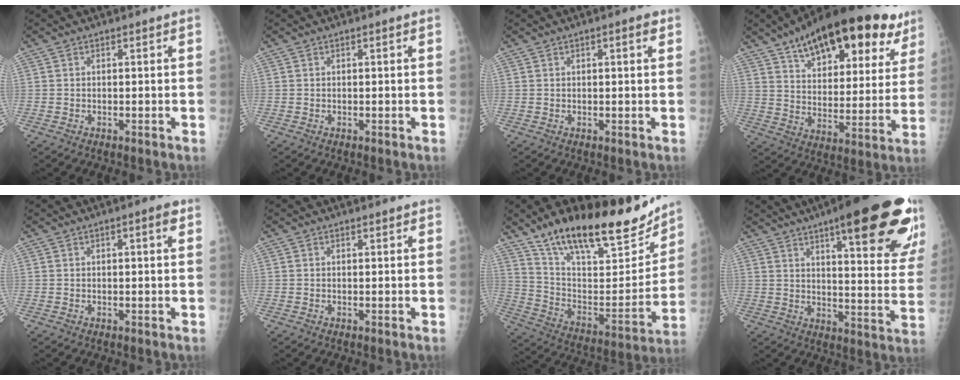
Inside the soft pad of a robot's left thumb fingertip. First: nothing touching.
{"total": 0.0}
{"total": 1.9, "force": [0.9, 0.5, 1.6], "torque": [-0.021, 0.001, 0.009]}
{"total": 27.0, "force": [16.6, 11.9, 17.6], "torque": [-0.233, -0.034, 0.245]}
{"total": 2.4, "force": [1.0, 0.5, 2.1], "torque": [-0.026, 0.001, 0.011]}
{"total": 0.7, "force": [0.6, 0.2, 0.3], "torque": [-0.005, -0.003, 0.009]}
{"total": 27.4, "force": [20.0, 9.6, 16.1], "torque": [-0.219, -0.069, 0.328]}
{"total": 27.8, "force": [16.4, 6.2, 21.5], "torque": [-0.239, -0.047, 0.218]}